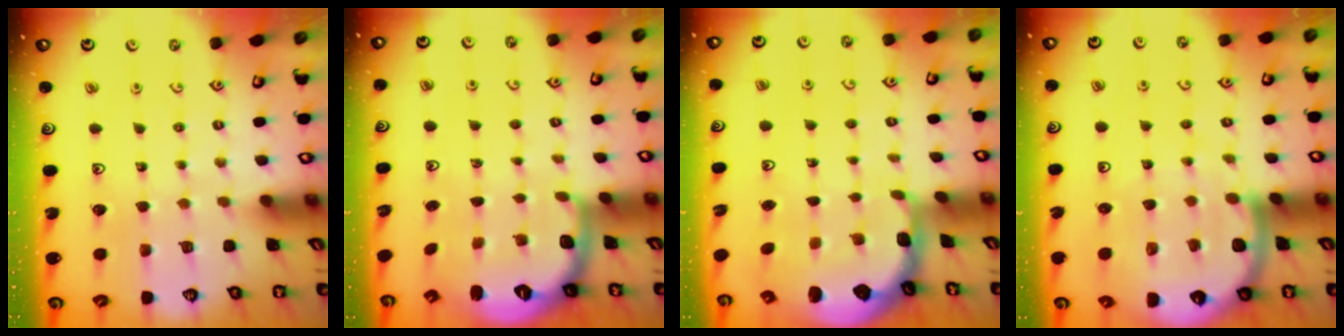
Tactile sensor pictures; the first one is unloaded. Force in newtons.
{"total": 2.5, "press": 1.9, "slide": 1.6}
{"total": 2.4, "press": 1.7, "slide": 1.7}
{"total": 8.4, "press": 8.3, "slide": 1.0}